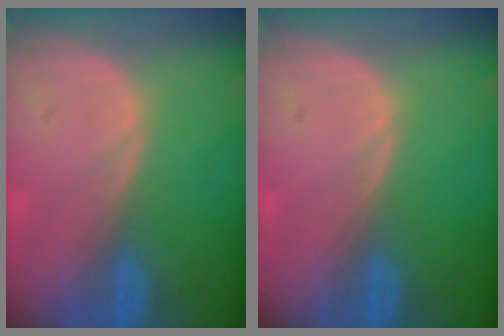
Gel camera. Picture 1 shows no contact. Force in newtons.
{"total": 0.0}